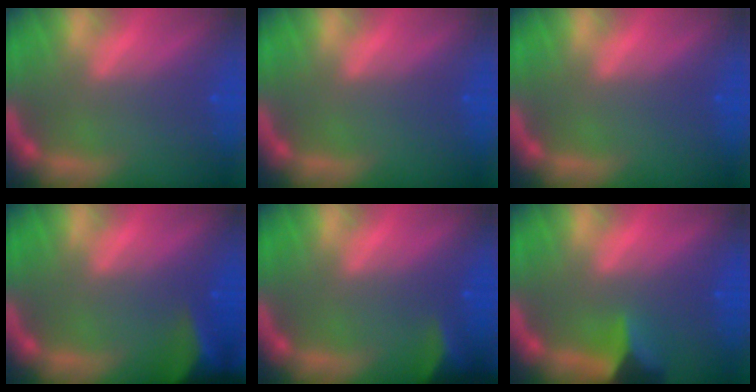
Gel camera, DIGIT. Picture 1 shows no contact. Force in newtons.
{"total": 0.0}
{"total": 0.0}
{"total": 8.0}
{"total": 4.0}
{"total": 4.0}